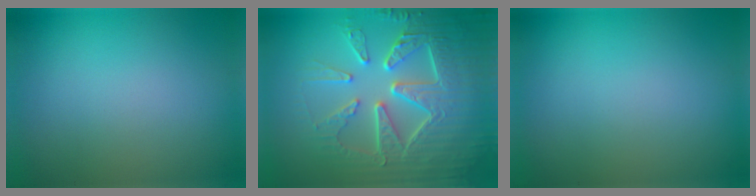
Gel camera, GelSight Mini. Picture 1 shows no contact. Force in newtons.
{"total": 8.9, "press": 6.5, "slide": 6.1}
{"total": 0.0}